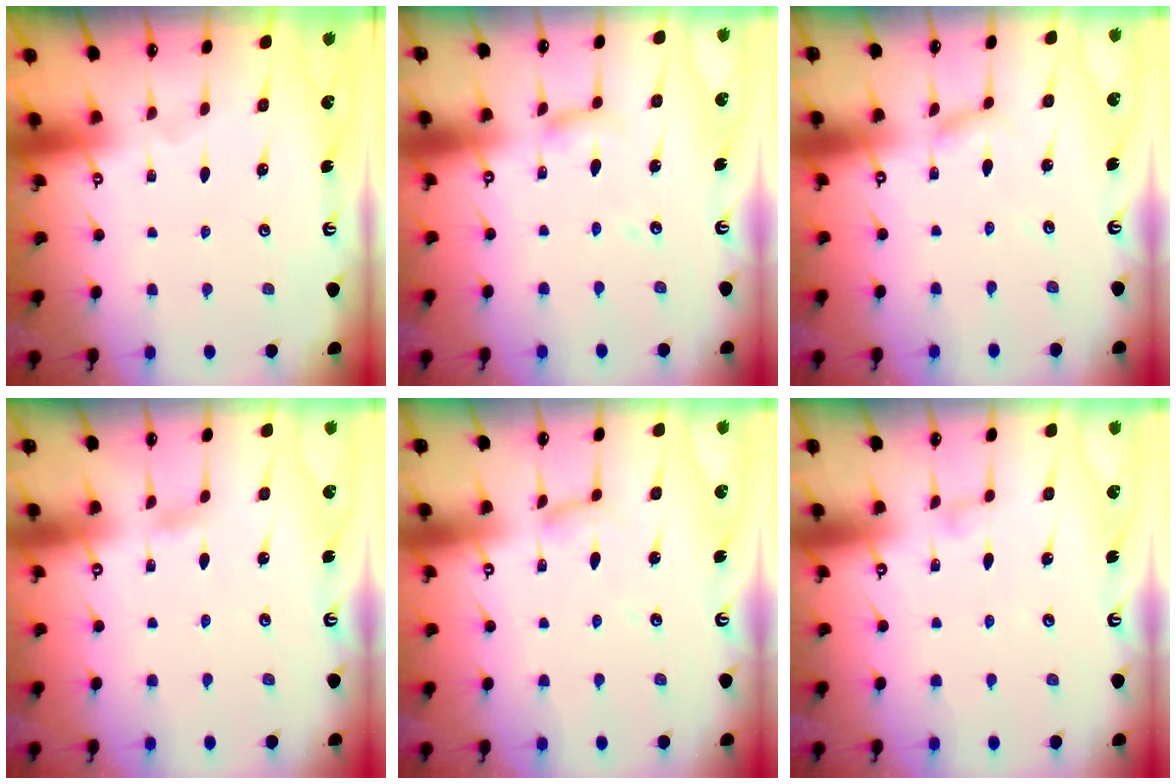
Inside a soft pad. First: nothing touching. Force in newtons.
{"total": 5.0, "press": 5.0, "slide": 0.4}
{"total": 2.2, "press": 2.2, "slide": 0.3}
{"total": 1.2, "press": 1.1, "slide": 0.2}
{"total": 3.1, "press": 3.1, "slide": 0.1}
{"total": 2.5, "press": 2.4, "slide": 0.3}